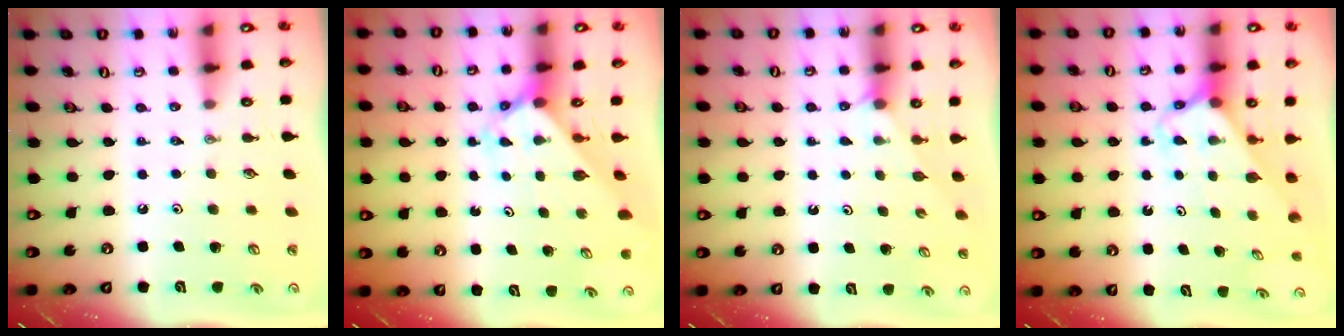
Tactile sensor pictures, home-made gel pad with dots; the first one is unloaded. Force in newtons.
{"total": 2.4, "press": 2.4, "slide": 0.3}
{"total": 1.3, "press": 1.3, "slide": 0.3}
{"total": 2.7, "press": 2.7, "slide": 0.1}